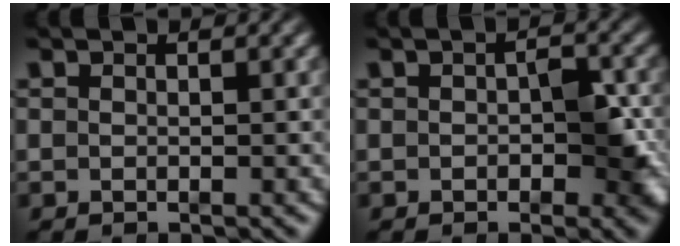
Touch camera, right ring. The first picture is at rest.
{"total": 3.5, "force": [-0.5, 1.8, 3.0], "torque": [-0.033, -0.001, -0.010]}